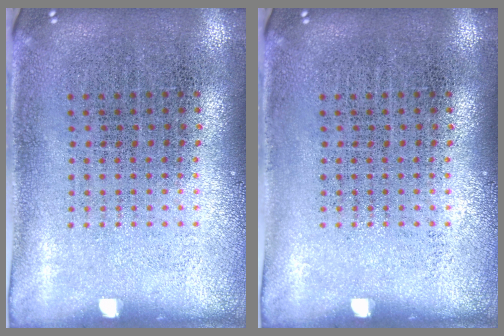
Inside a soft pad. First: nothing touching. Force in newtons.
{"total": 0.0}